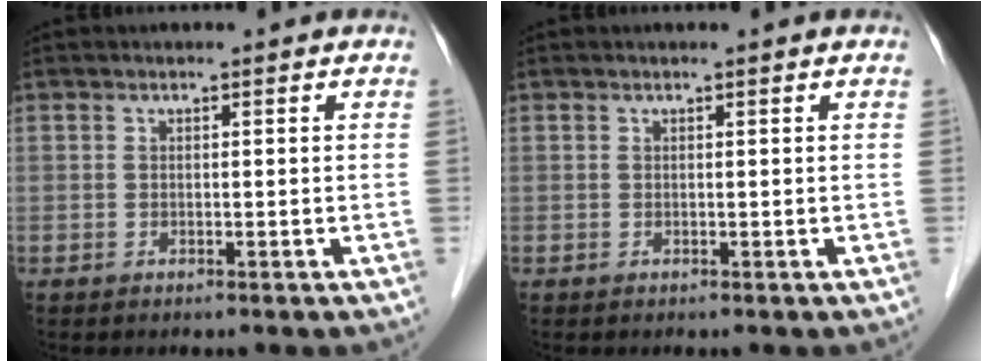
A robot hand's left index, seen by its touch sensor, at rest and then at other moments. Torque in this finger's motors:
{"motor_torque": [-0.13, 0.01, 0.04, 0.01]}